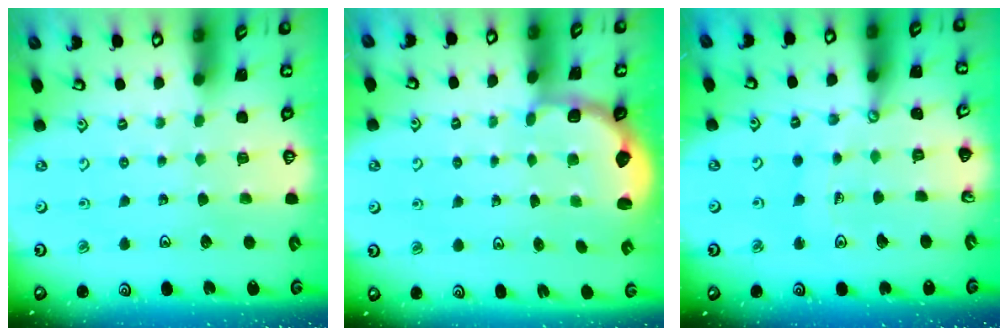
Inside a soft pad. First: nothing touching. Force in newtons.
{"total": 2.6, "press": 2.1, "slide": 1.5}
{"total": 8.5, "press": 8.5, "slide": 0.7}